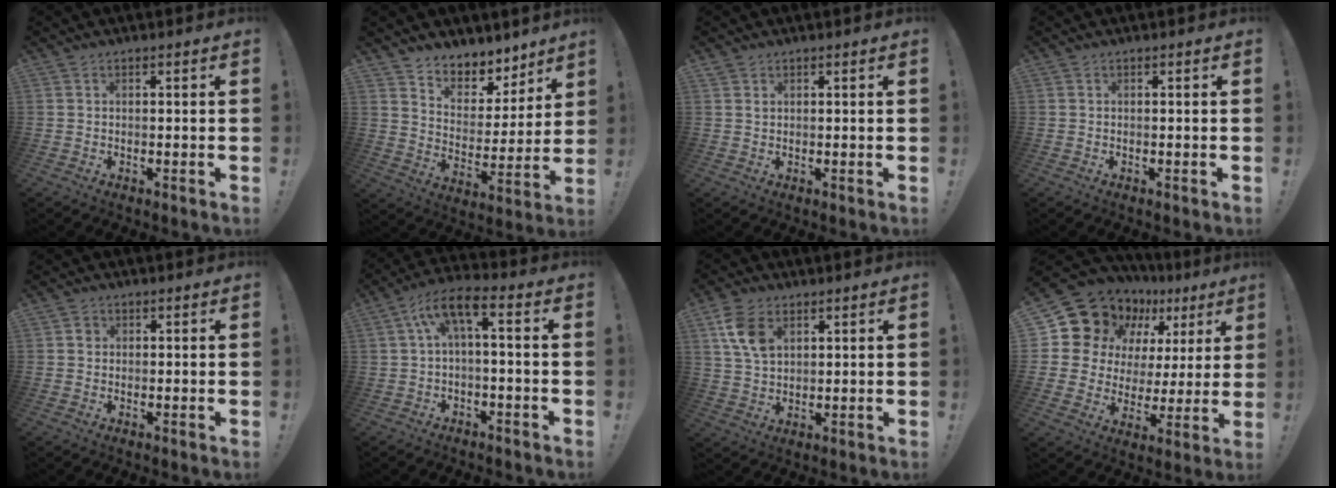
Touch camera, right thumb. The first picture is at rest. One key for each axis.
{"total": 7.3, "fx": 6.1, "fy": 4.0, "fz": 0.8, "tx": -0.005, "ty": -0.068, "tz": 0.113}
{"total": 1.0, "fx": 0.7, "fy": 0.6, "fz": 0.1, "tx": 0.010, "ty": -0.007, "tz": 0.013}
{"total": 0.0}
{"total": 1.7, "fx": 0.4, "fy": 1.6, "fz": 0.4, "tx": -0.001, "ty": 0.002, "tz": 0.005}
{"total": 7.6, "fx": 0.4, "fy": 2.3, "fz": 7.2, "tx": -0.129, "ty": 0.004, "tz": 0.010}
{"total": 9.5, "fx": 4.2, "fy": 6.0, "fz": 6.0, "tx": -0.112, "ty": -0.010, "tz": 0.080}
{"total": 15.1, "fx": 10.5, "fy": 8.9, "fz": 6.0, "tx": -0.103, "ty": -0.080, "tz": 0.207}